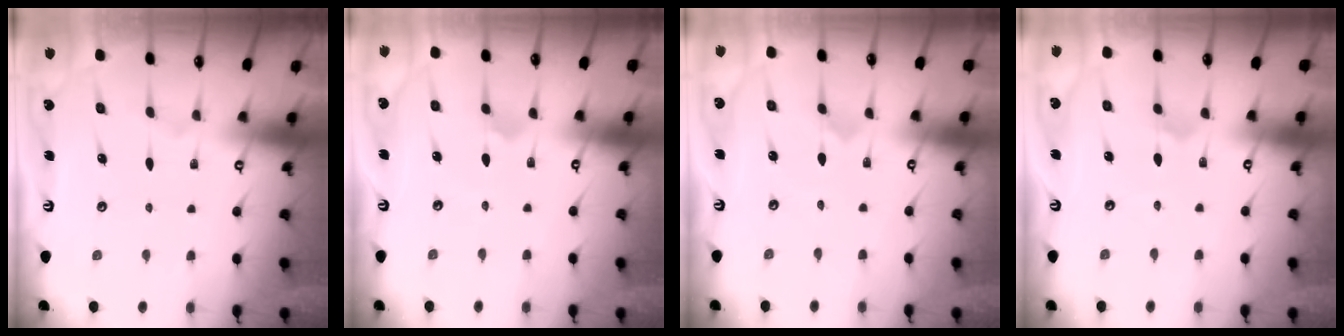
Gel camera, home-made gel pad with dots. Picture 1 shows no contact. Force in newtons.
{"total": 3.2, "press": 3.1, "slide": 0.6}
{"total": 0.0}
{"total": 2.5, "press": 2.5, "slide": 0.4}